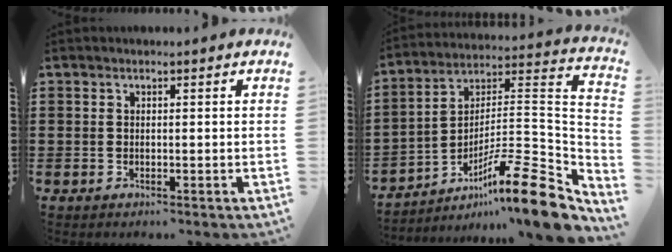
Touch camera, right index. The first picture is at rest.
{"total": 13.7, "force": [-8.8, 1.6, 10.3], "torque": [-0.143, 0.011, -0.160]}